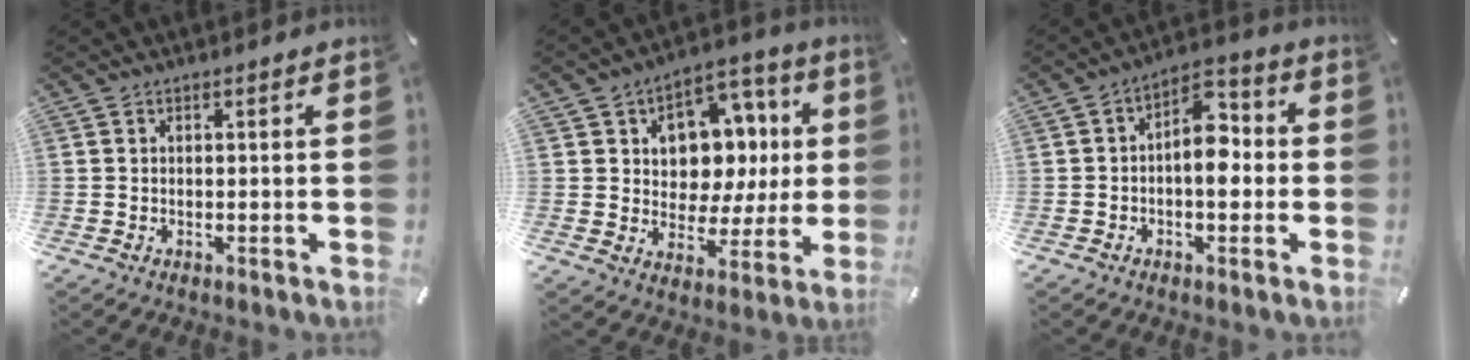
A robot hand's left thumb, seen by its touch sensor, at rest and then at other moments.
{"total": 11.4, "force": [2.5, 9.8, 5.2], "torque": [-0.063, -0.026, 0.051]}
{"total": 9.0, "force": [-1.0, 5.3, 7.2], "torque": [-0.101, 0.003, -0.021]}